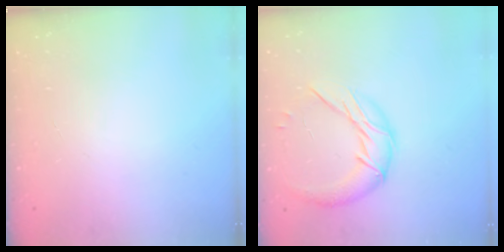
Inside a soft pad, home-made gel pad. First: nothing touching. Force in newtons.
{"total": 11.5, "press": 11.5, "slide": 0.8}